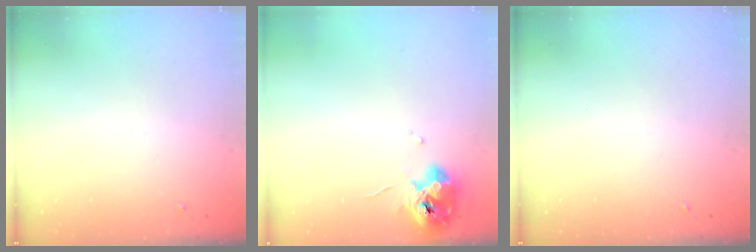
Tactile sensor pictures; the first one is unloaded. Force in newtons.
{"total": 11.0, "press": 11.0, "slide": 1.1}
{"total": 0.0}